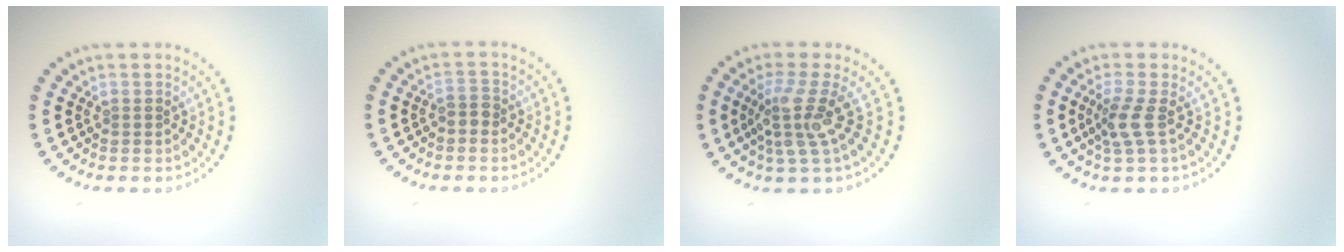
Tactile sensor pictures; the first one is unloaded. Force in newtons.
{"total": 1.2, "press": 1.1, "slide": 0.5}
{"total": 3.6, "press": 2.6, "slide": 2.5}
{"total": 2.2, "press": 1.7, "slide": 1.4}